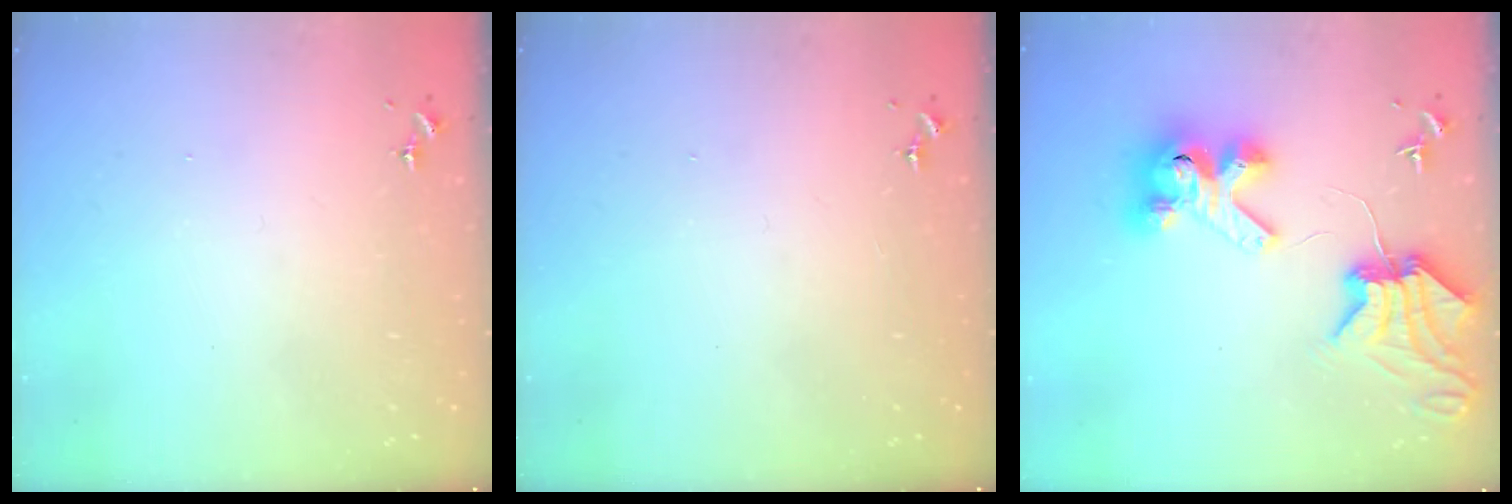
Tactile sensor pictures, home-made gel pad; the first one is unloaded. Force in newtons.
{"total": 0.0}
{"total": 11.1, "press": 11.0, "slide": 1.3}